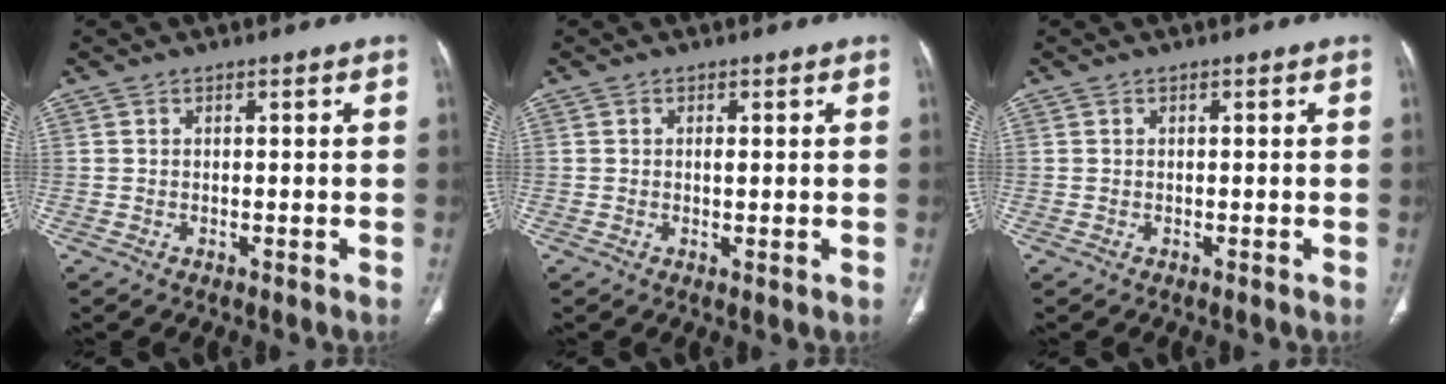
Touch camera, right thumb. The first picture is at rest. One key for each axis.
{"total": 1.3, "fx": 0.2, "fy": 0.5, "fz": 1.2, "tx": -0.026, "ty": -0.004, "tz": 0.005}
{"total": 0.0}